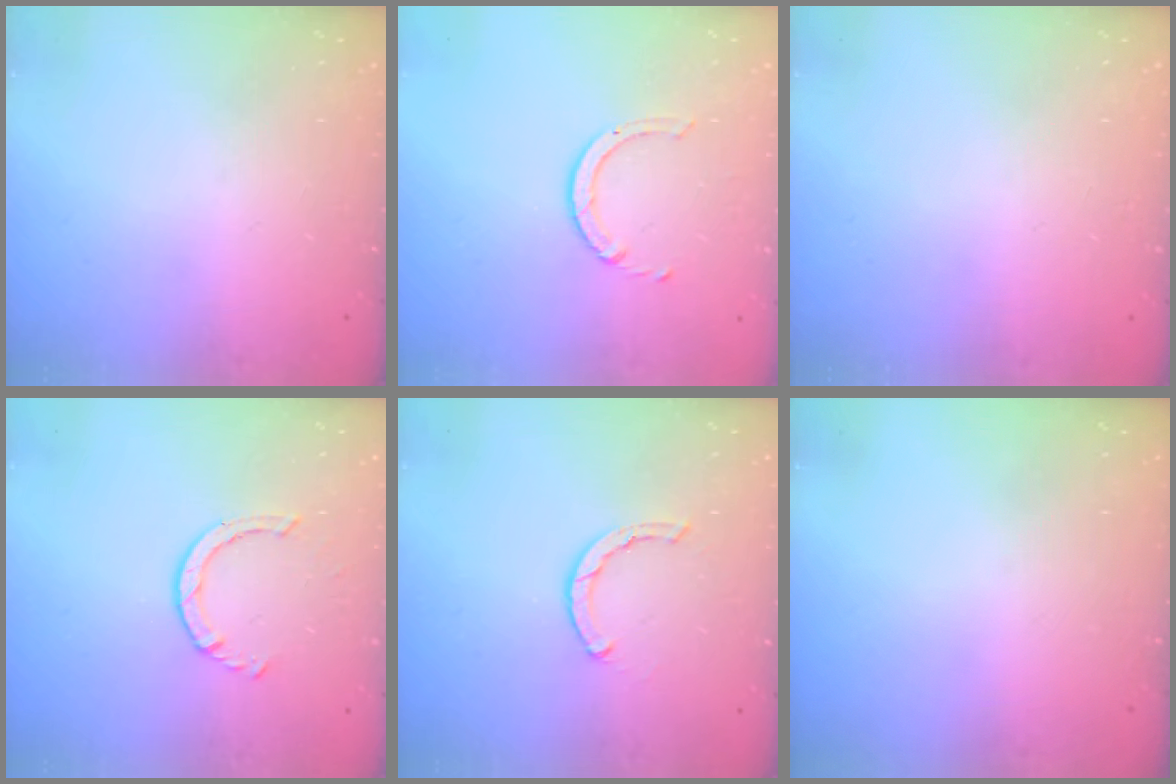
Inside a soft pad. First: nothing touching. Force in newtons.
{"total": 2.5, "press": 2.4, "slide": 0.3}
{"total": 2.5, "press": 2.5, "slide": 0.2}
{"total": 2.2, "press": 2.2, "slide": 0.4}
{"total": 2.1, "press": 2.1, "slide": 0.2}
{"total": 0.0}